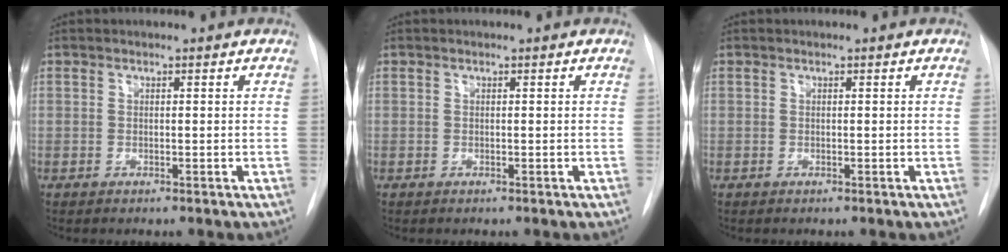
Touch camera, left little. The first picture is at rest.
{"total": 0.0}
{"total": 0.0}